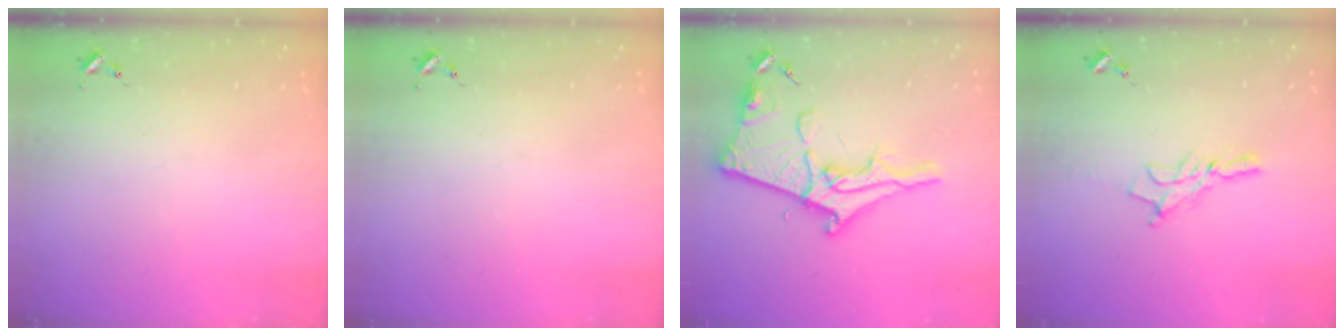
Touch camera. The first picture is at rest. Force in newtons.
{"total": 0.0}
{"total": 17.4, "press": 17.4, "slide": 1.3}
{"total": 10.3, "press": 10.3, "slide": 0.7}